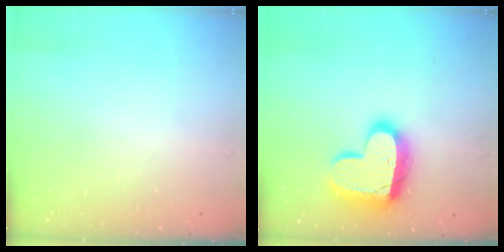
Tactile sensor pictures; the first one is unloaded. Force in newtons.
{"total": 18.3, "press": 18.2, "slide": 1.2}